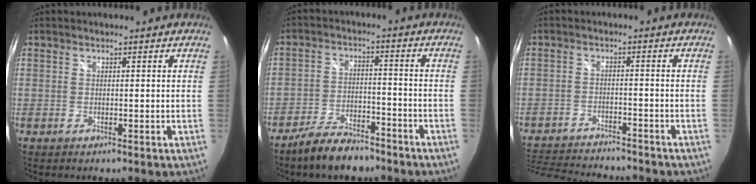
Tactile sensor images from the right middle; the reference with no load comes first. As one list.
[{"total": 8.3, "force": [-6.8, 2.6, 3.9], "torque": [-0.089, 0.001, -0.115]}, {"total": 14.3, "force": [-12.8, 3.2, 5.6], "torque": [-0.129, -0.015, -0.195]}]